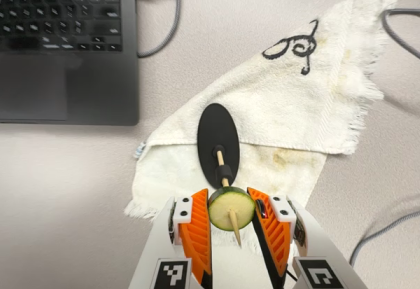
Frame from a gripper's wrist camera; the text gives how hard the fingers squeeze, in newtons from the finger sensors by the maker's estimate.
{"total": 12.2, "left": 12.2, "right": 12.2}